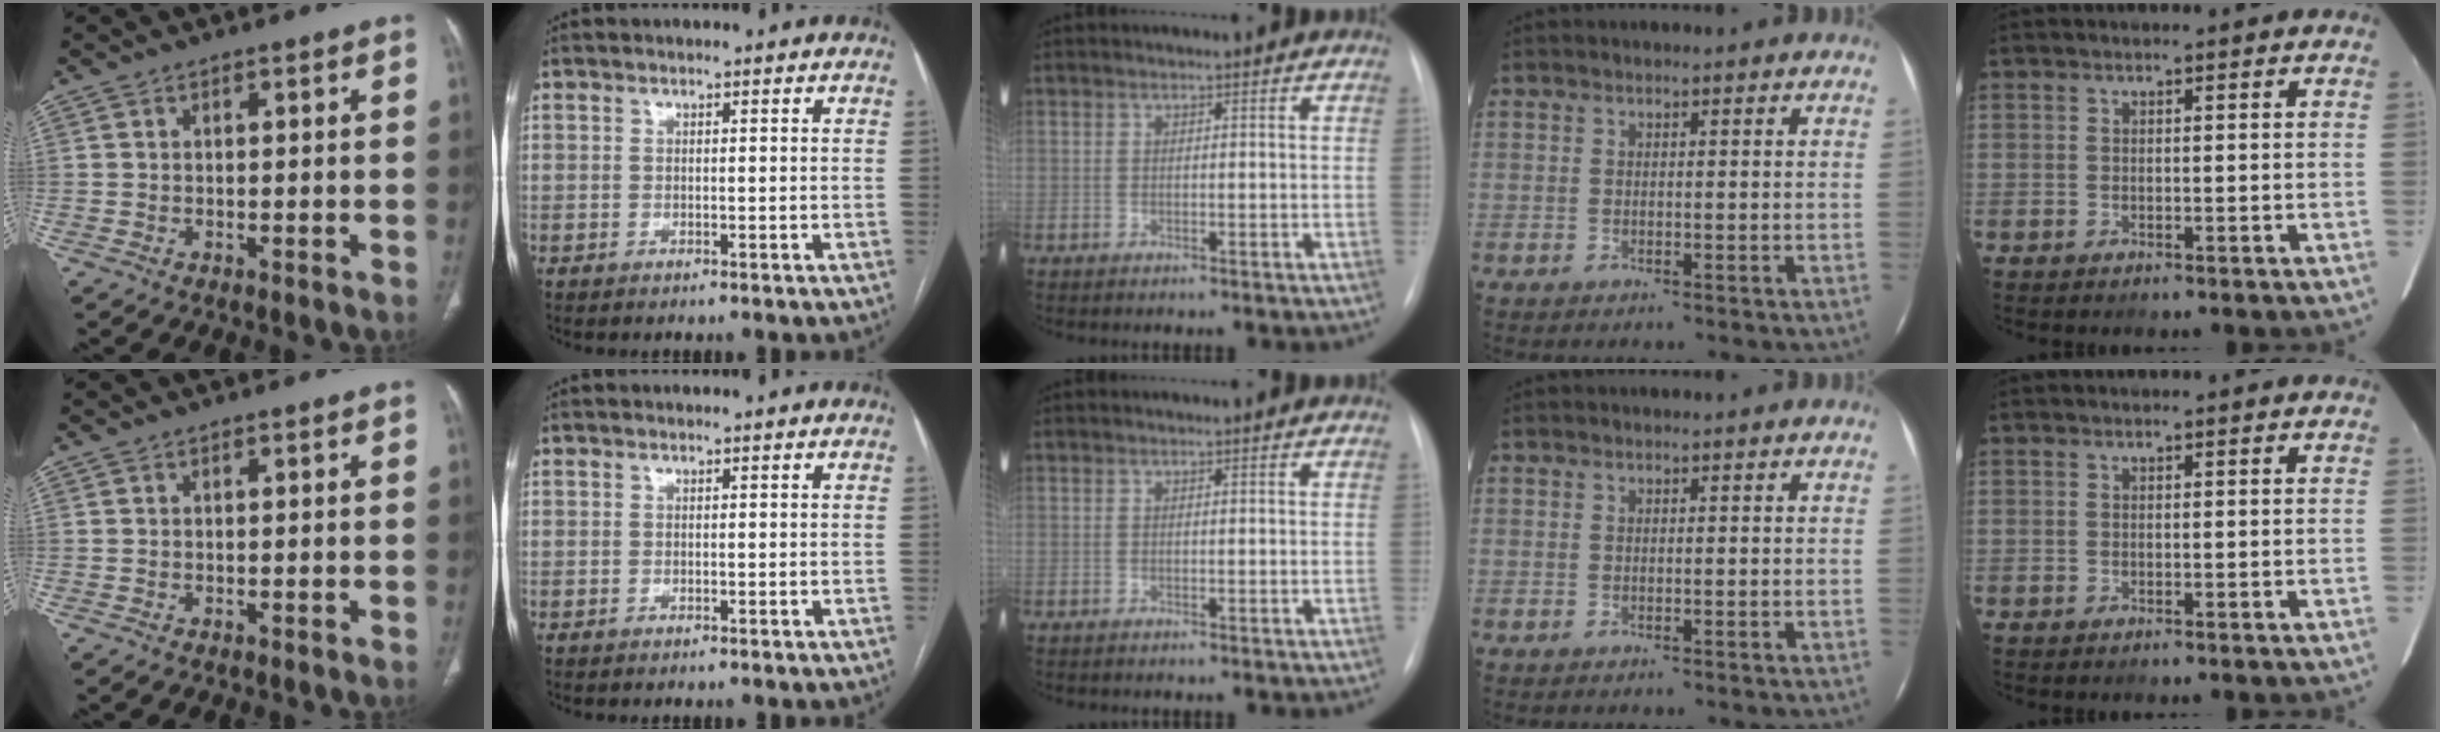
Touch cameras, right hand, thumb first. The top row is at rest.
{}